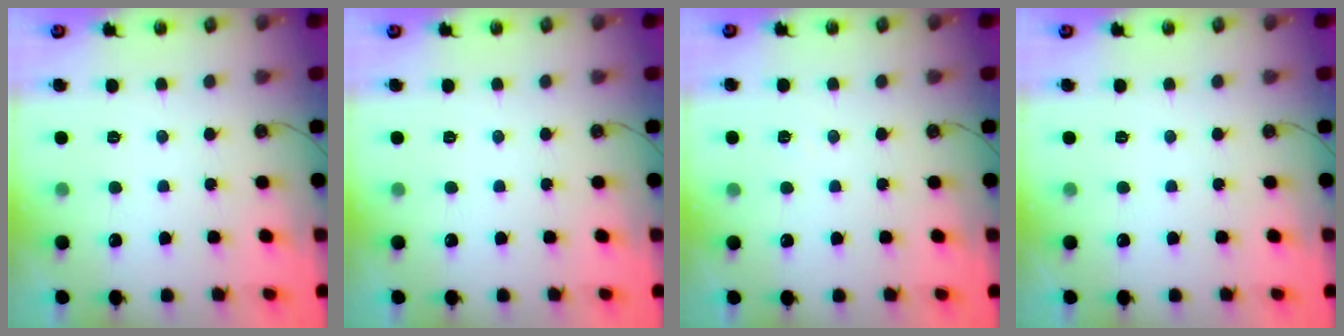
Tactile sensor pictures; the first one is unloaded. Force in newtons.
{"total": 0.0}
{"total": 4.1, "press": 1.9, "slide": 3.6}
{"total": 0.0}